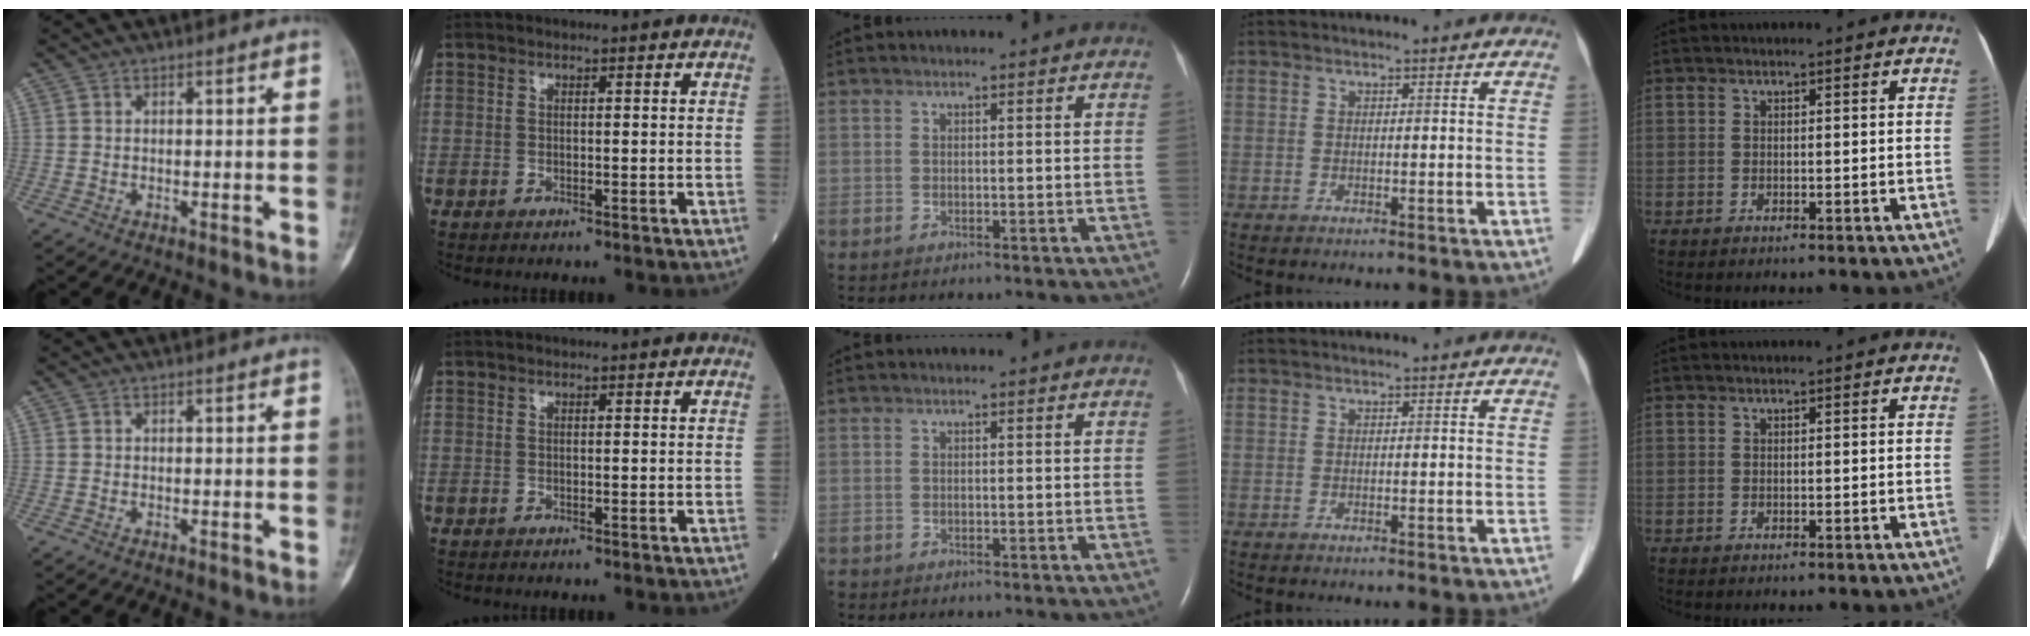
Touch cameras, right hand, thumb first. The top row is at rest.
{}